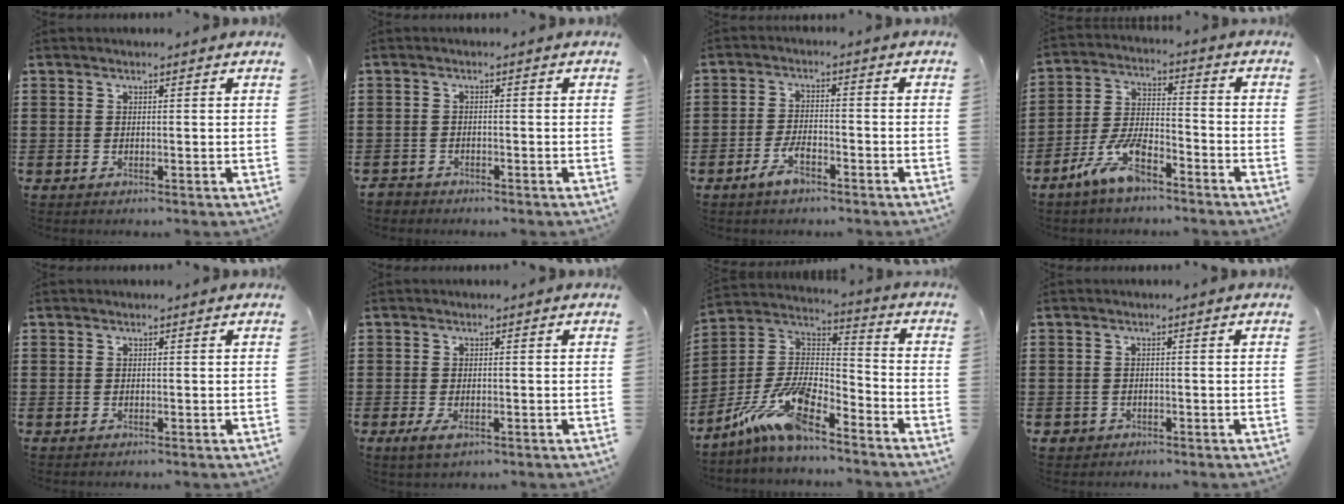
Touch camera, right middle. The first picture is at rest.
{"total": 1.0, "force": [-0.9, 0.5, -0.1], "torque": [-0.001, 0.004, -0.021]}
{"total": 4.0, "force": [-2.9, 1.6, 2.2], "torque": [-0.051, 0.006, -0.058]}
{"total": 8.3, "force": [-6.1, 3.1, 4.8], "torque": [-0.116, 0.003, -0.121]}
{"total": 0.0}
{"total": 1.9, "force": [-0.8, 1.1, 1.3], "torque": [-0.033, -0.001, -0.018]}
{"total": 12.7, "force": [-9.2, 3.2, 8.0], "torque": [-0.178, 0.015, -0.186]}
{"total": 0.9, "force": [-0.6, 0.7, 0.1], "torque": [-0.006, -0.002, -0.014]}